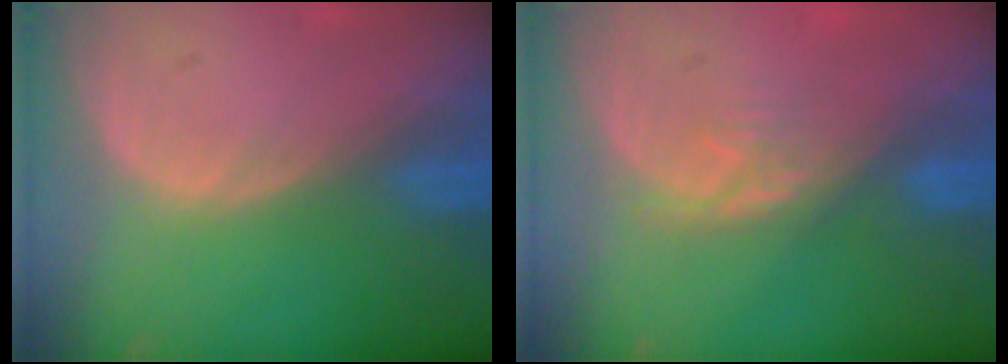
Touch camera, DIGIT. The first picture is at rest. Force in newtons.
{"total": 3.8, "press": 3.7, "slide": 0.5}